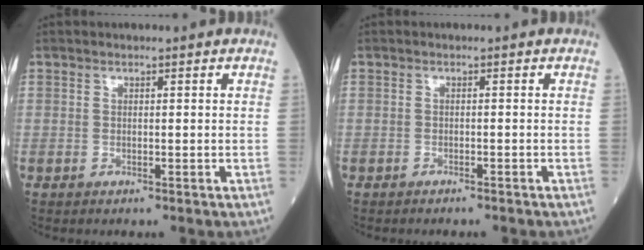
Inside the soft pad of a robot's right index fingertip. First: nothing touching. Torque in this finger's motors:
{"motor_torque": [-0.12, -0.08, 0.08, 0.00]}